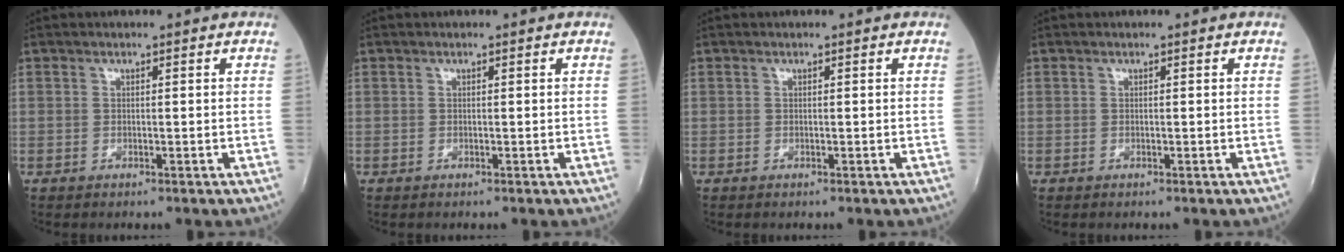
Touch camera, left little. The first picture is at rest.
{"total": 0.0}
{"total": 0.0}
{"total": 0.0}